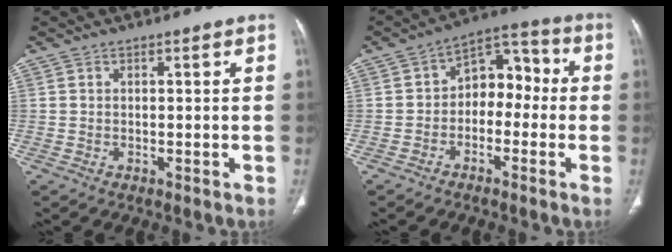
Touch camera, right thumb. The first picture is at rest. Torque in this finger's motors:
{"motor_torque": [-0.35, 0.50, 0.11, 0.26, 0.06]}